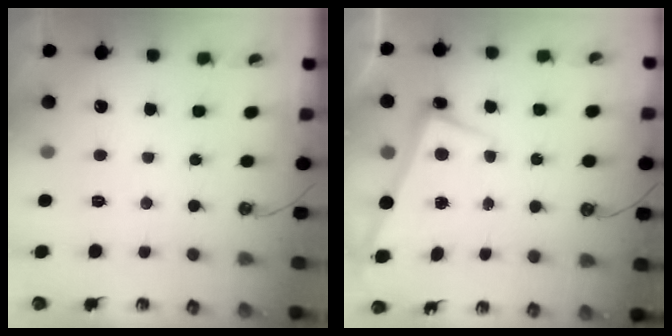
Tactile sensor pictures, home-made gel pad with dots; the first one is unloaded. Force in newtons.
{"total": 2.7, "press": 2.6, "slide": 0.5}